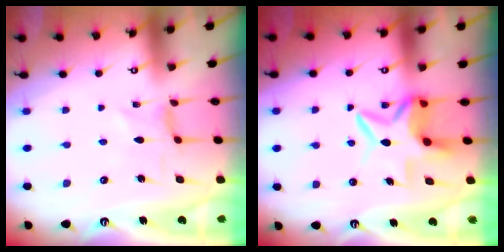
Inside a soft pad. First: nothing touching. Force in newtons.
{"total": 8.2, "press": 8.2, "slide": 0.8}